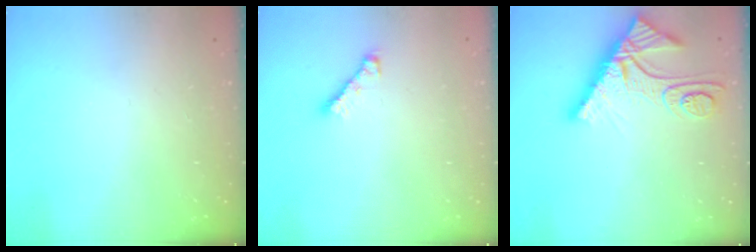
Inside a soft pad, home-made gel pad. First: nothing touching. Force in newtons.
{"total": 3.5, "press": 3.4, "slide": 0.7}
{"total": 11.8, "press": 11.7, "slide": 1.0}